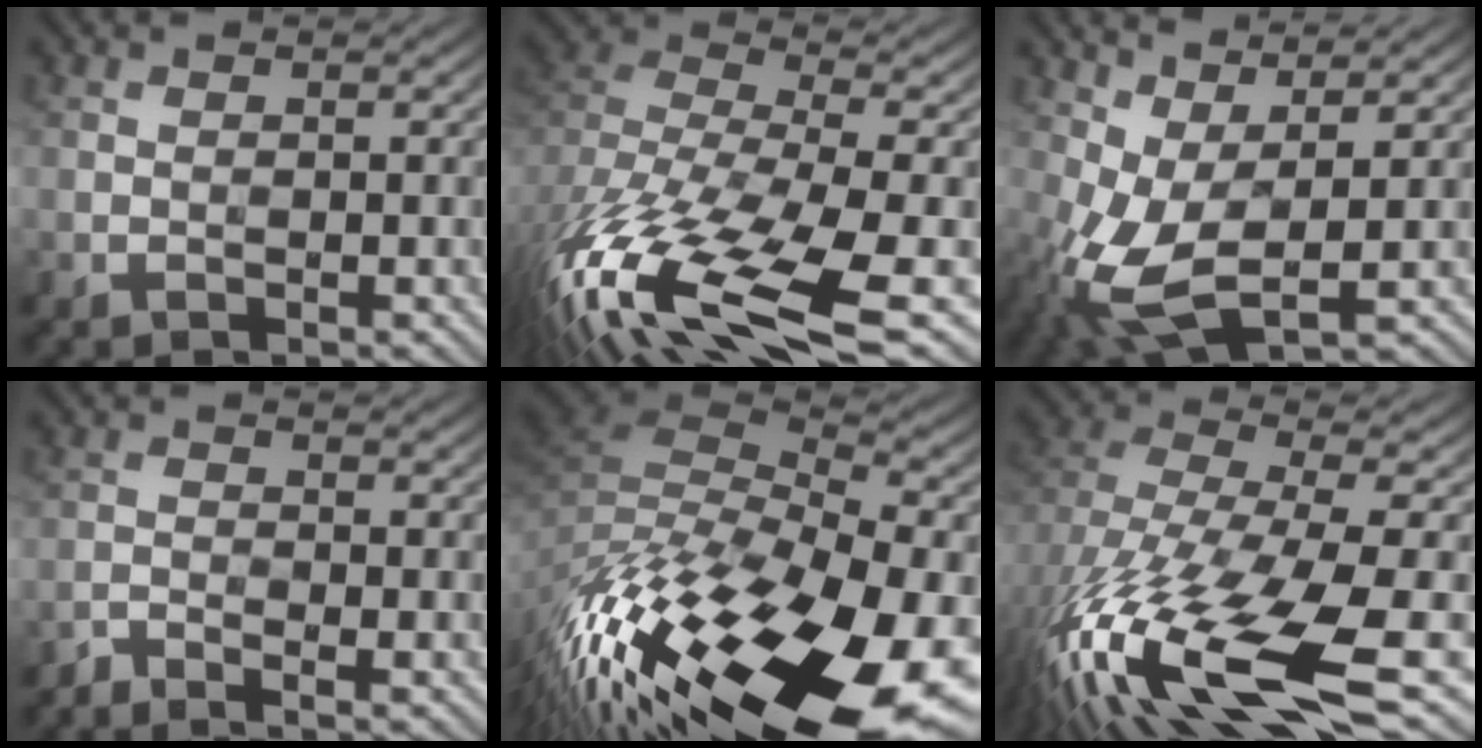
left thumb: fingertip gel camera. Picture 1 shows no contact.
{"total": 18.0, "force": [-8.7, 7.4, 13.9], "torque": [-0.340, -0.047, -0.133]}
{"total": 9.1, "force": [-0.6, 3.9, 8.2], "torque": [-0.197, -0.001, -0.018]}
{"total": 1.9, "force": [-1.7, 0.1, 0.8], "torque": [-0.019, -0.006, -0.043]}
{"total": 19.7, "force": [-10.3, 7.8, 14.8], "torque": [-0.314, -0.039, -0.161]}
{"total": 17.7, "force": [-7.0, 7.0, 14.7], "torque": [-0.326, -0.051, -0.113]}